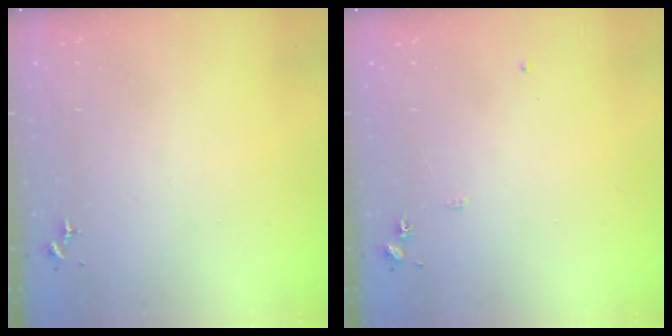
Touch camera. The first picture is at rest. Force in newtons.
{"total": 5.7, "press": 5.7, "slide": 0.7}